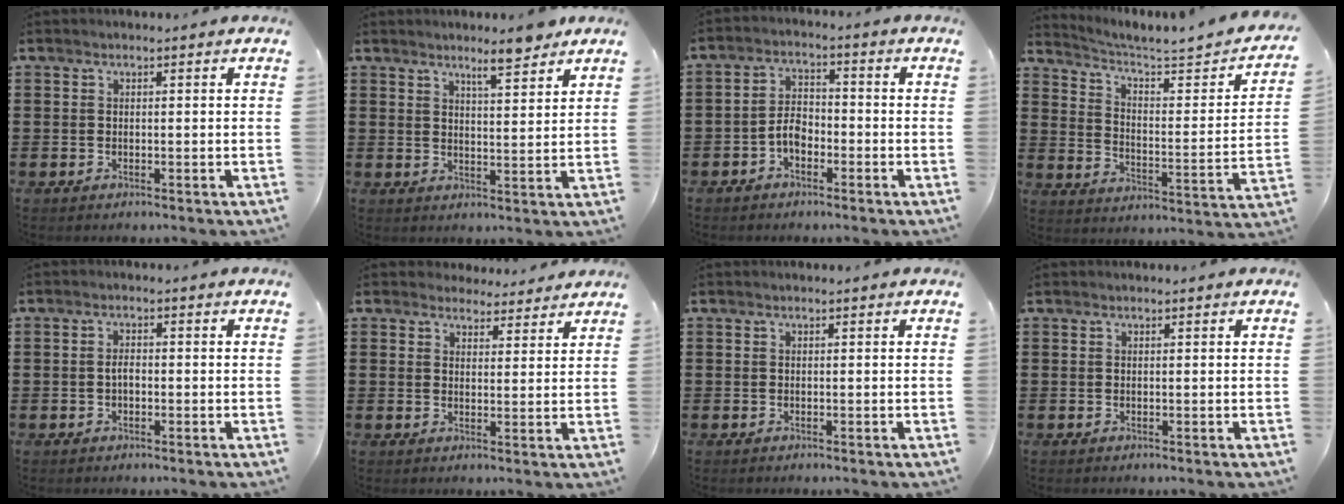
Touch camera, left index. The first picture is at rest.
{"total": 5.5, "force": [4.7, 0.8, 2.8], "torque": [-0.051, -0.017, 0.080]}
{"total": 3.8, "force": [-2.0, 2.1, 2.4], "torque": [-0.060, 0.004, -0.044]}
{"total": 3.1, "force": [2.4, 0.4, 1.9], "torque": [-0.055, -0.027, 0.026]}
{"total": 2.0, "force": [-0.3, 0.9, 1.7], "torque": [-0.034, 0.004, -0.006]}
{"total": 3.7, "force": [3.5, 1.2, 0.3], "torque": [-0.011, -0.011, 0.066]}
{"total": 0.0}
{"total": 0.0}